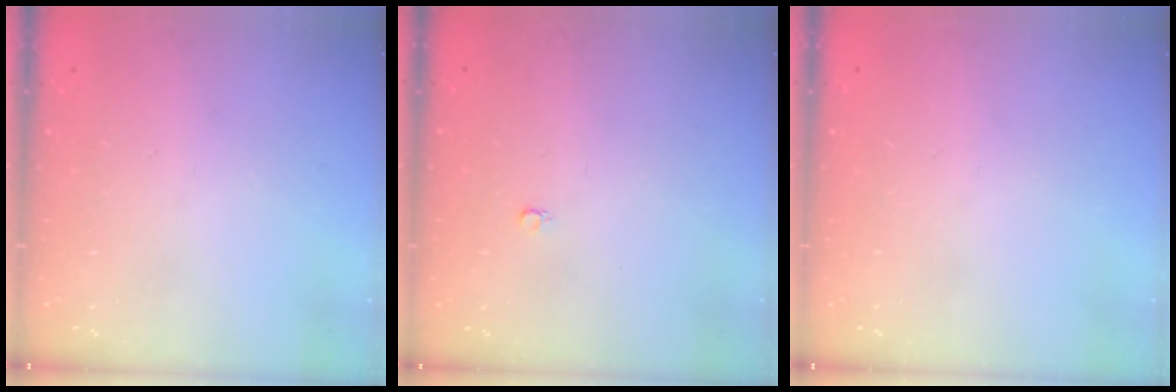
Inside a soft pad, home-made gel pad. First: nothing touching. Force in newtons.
{"total": 2.4, "press": 2.4, "slide": 0.2}
{"total": 0.0}